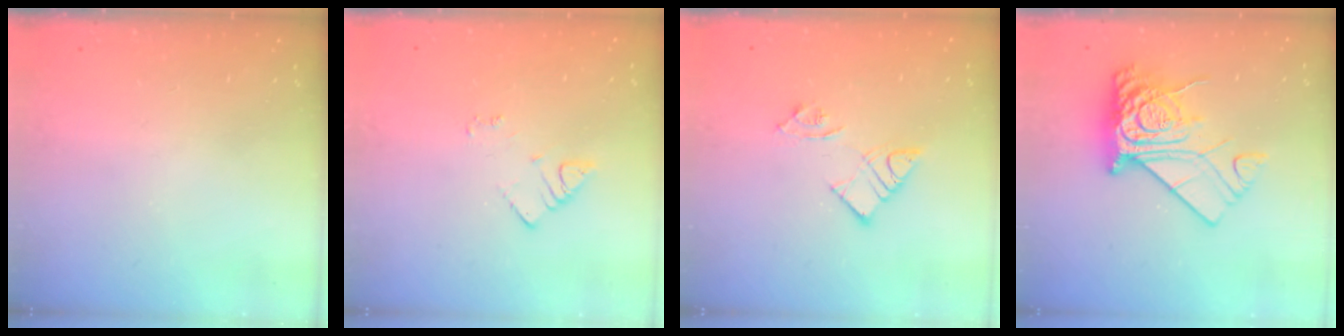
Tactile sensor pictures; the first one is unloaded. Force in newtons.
{"total": 2.9, "press": 2.9, "slide": 0.3}
{"total": 8.4, "press": 8.4, "slide": 0.6}
{"total": 15.6, "press": 15.5, "slide": 1.9}